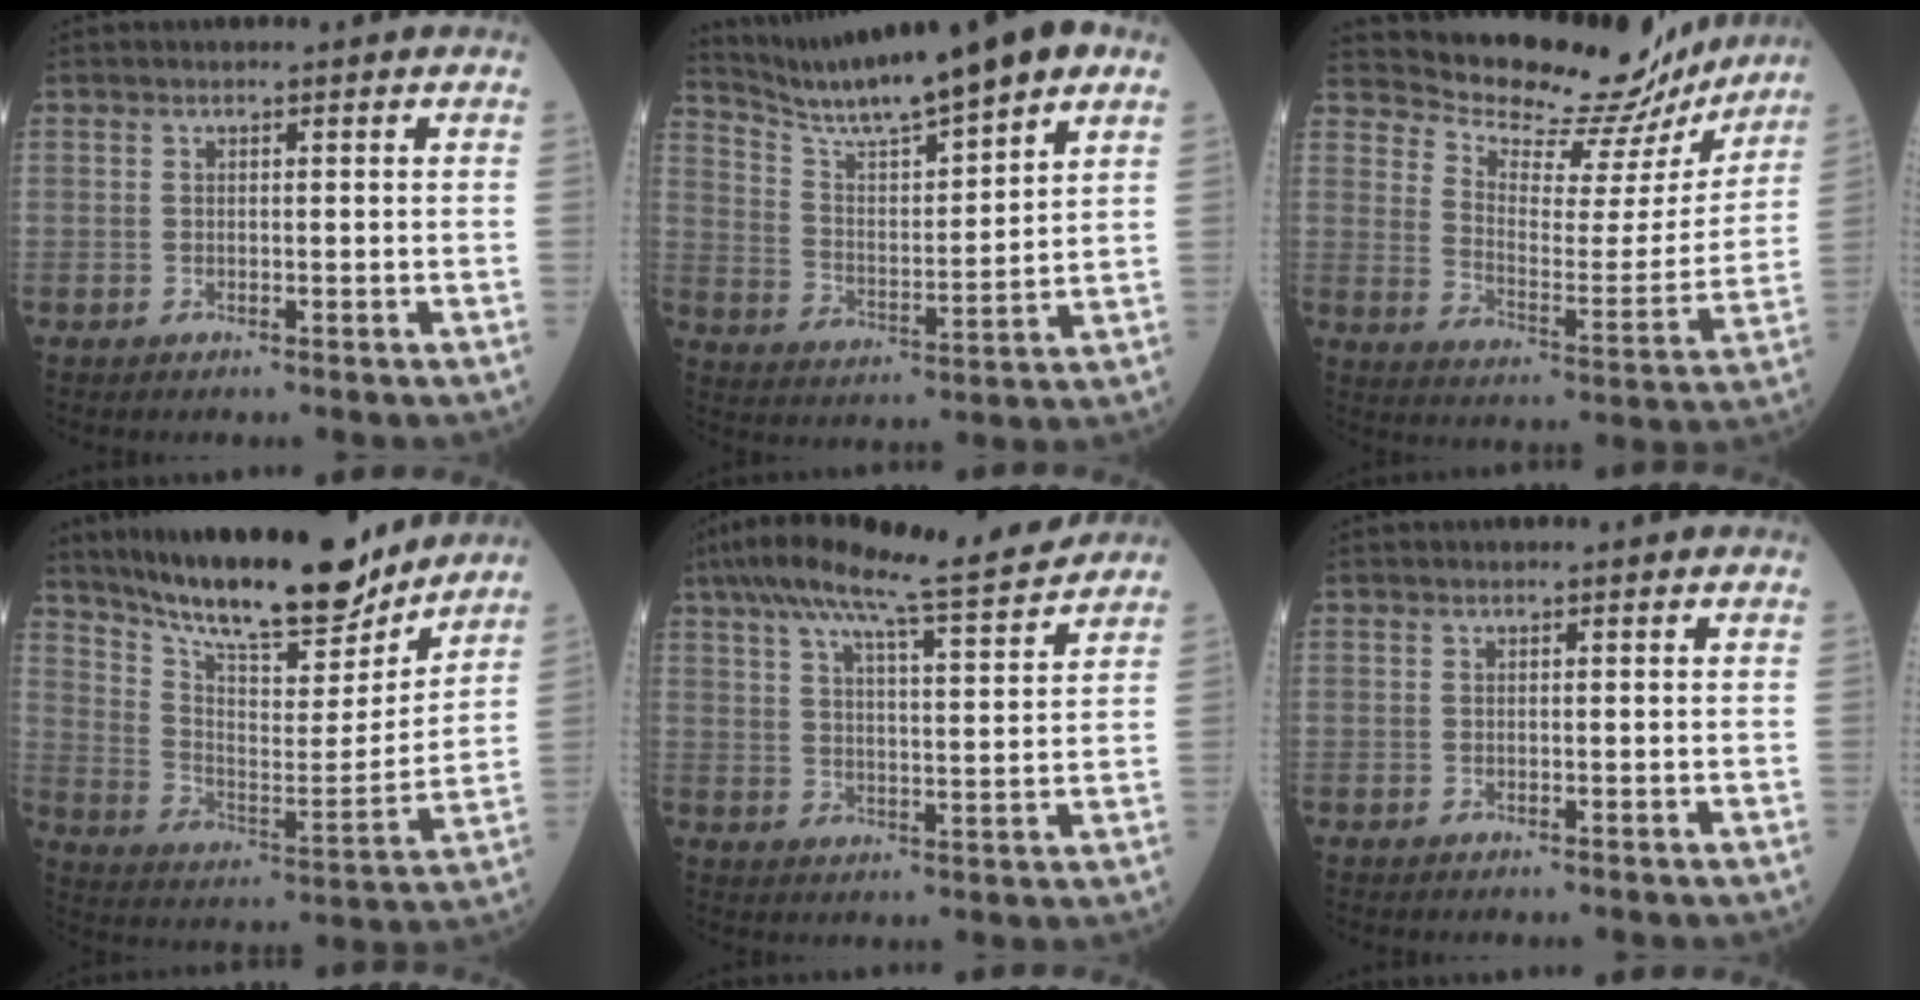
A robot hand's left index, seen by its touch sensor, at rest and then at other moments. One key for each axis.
{"total": 15.2, "fx": 12.7, "fy": 0.4, "fz": 8.3, "tx": -0.148, "ty": 0.000, "tz": 0.214}
{"total": 18.5, "fx": 17.5, "fy": 4.4, "fz": 3.9, "tx": -0.057, "ty": -0.045, "tz": 0.229}
{"total": 20.6, "fx": 17.9, "fy": 3.6, "fz": 9.5, "tx": -0.165, "ty": -0.021, "tz": 0.286}
{"total": 15.6, "fx": 13.3, "fy": 0.4, "fz": 8.1, "tx": -0.138, "ty": 0.017, "tz": 0.196}
{"total": 0.0}